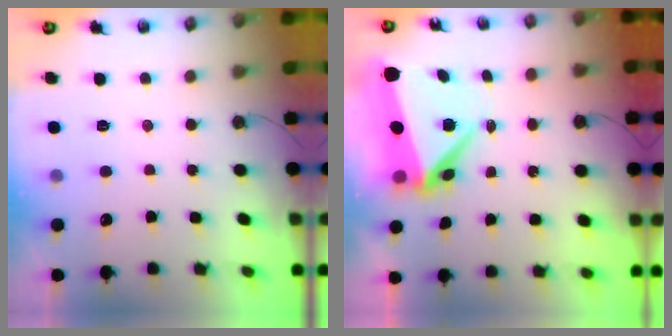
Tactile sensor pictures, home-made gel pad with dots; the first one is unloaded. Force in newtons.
{"total": 9.1, "press": 9.0, "slide": 1.3}